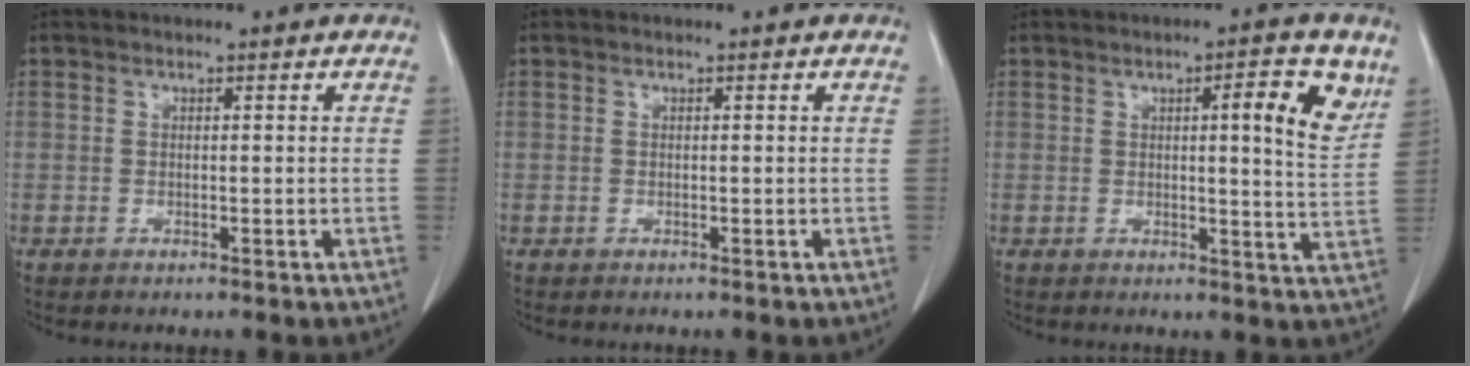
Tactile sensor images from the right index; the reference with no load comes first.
{"total": 0.0}
{"total": 8.2, "force": [3.6, 1.3, 7.3], "torque": [-0.093, -0.002, 0.044]}